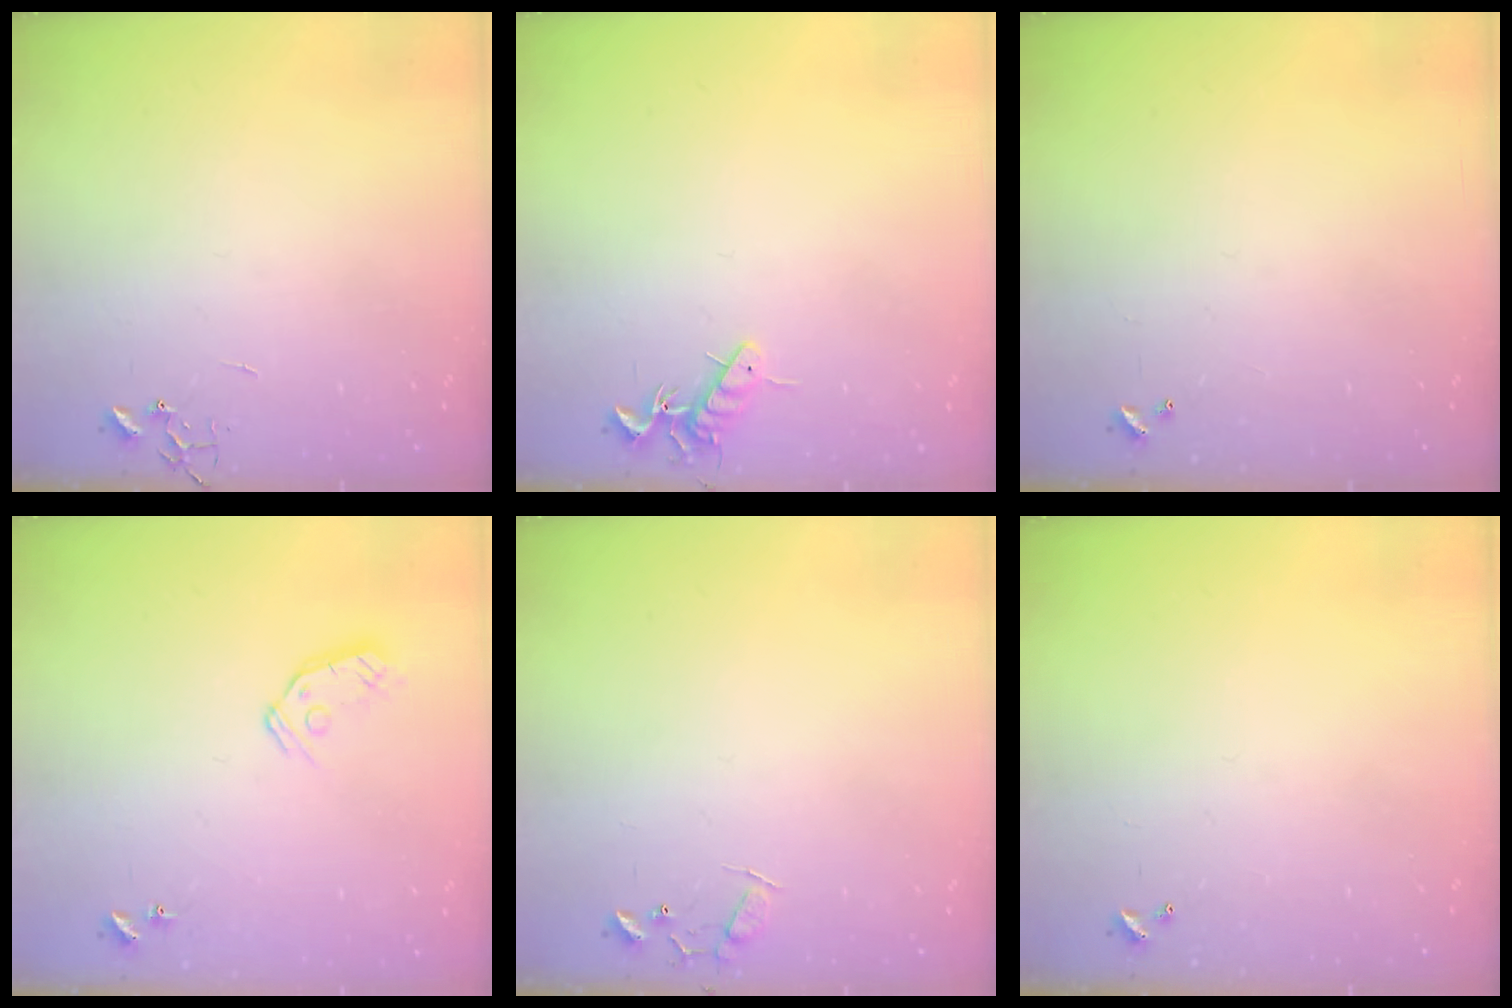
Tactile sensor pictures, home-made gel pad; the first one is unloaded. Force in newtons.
{"total": 7.6, "press": 7.5, "slide": 0.8}
{"total": 0.0}
{"total": 7.5, "press": 7.5, "slide": 0.4}
{"total": 7.7, "press": 7.6, "slide": 0.5}
{"total": 0.0}